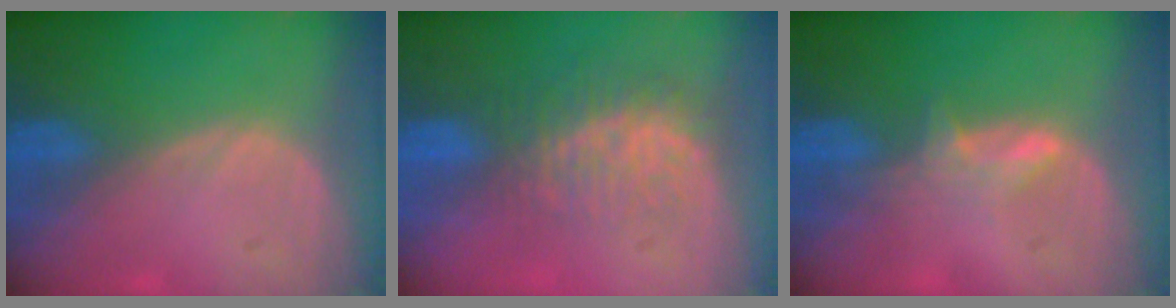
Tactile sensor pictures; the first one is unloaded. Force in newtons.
{"total": 8.2, "press": 7.2, "slide": 3.9}
{"total": 2.8, "press": 2.8, "slide": 0.4}